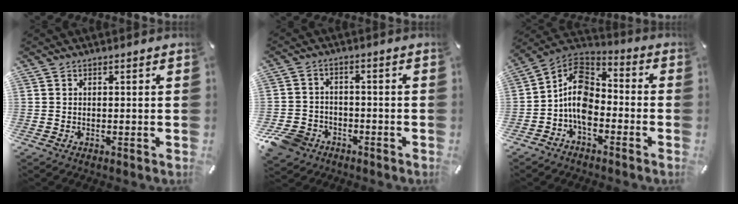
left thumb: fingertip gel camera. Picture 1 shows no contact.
{"total": 7.5, "force": [-4.6, 5.5, 2.2], "torque": [-0.058, 0.029, -0.089]}
{"total": 11.4, "force": [-4.6, 7.3, 7.4], "torque": [-0.164, 0.019, -0.092]}